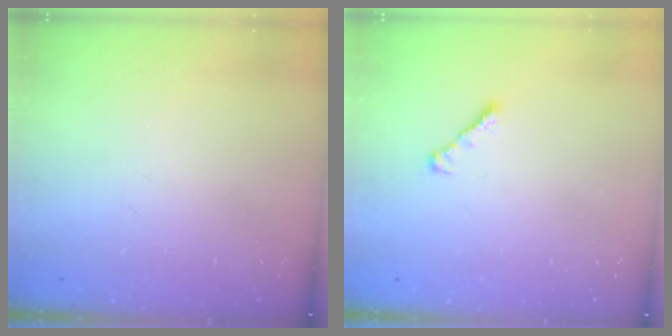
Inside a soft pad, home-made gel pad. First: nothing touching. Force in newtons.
{"total": 2.5, "press": 2.4, "slide": 0.6}